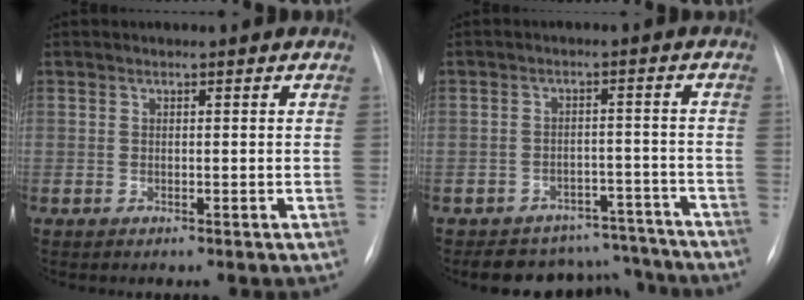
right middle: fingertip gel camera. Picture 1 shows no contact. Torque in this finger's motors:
{"motor_torque": [0.42, -0.50, 0.07, 0.05]}